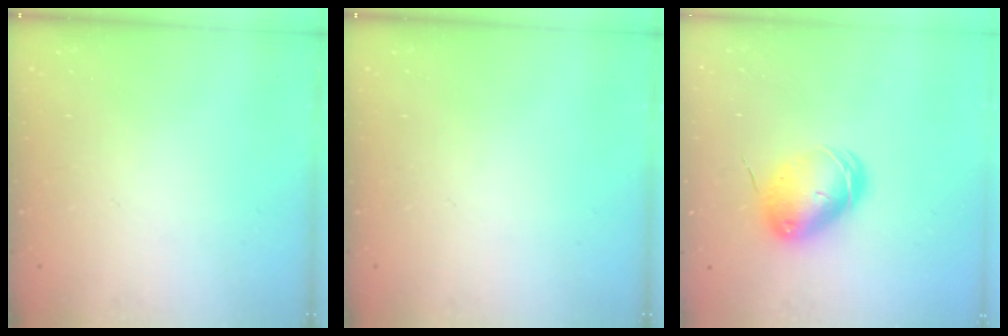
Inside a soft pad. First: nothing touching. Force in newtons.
{"total": 0.0}
{"total": 8.4, "press": 8.3, "slide": 1.4}